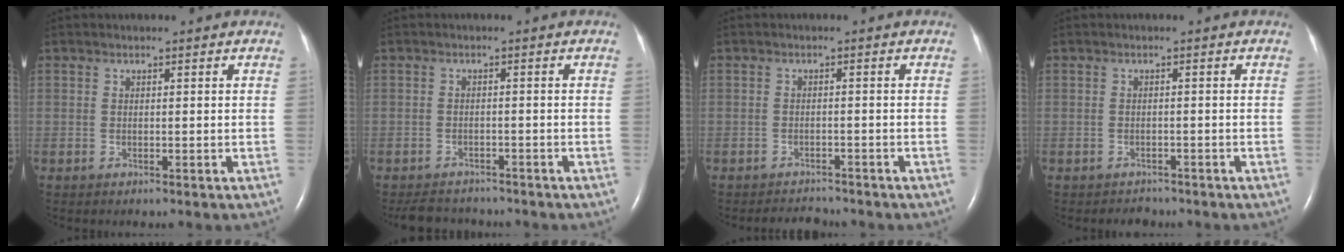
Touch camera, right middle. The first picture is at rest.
{"total": 5.7, "force": [-5.3, 1.8, 0.9], "torque": [-0.017, -0.005, -0.076]}
{"total": 2.5, "force": [-2.5, 0.4, -0.2], "torque": [-0.002, -0.009, -0.037]}
{"total": 1.6, "force": [-1.4, 0.8, -0.3], "torque": [-0.003, 0.000, -0.019]}